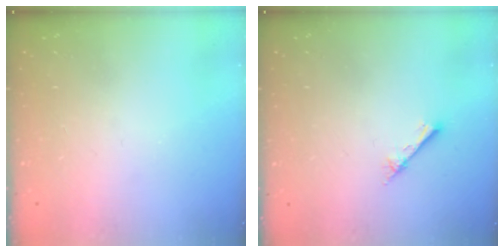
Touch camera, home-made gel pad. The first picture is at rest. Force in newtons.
{"total": 2.4, "press": 2.4, "slide": 0.3}